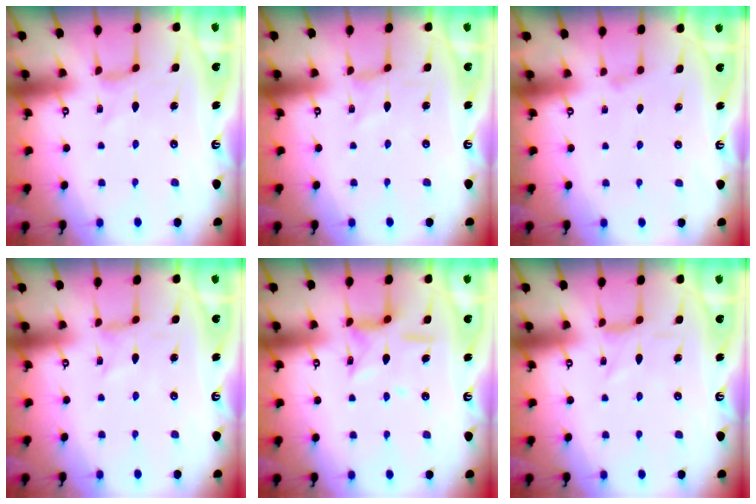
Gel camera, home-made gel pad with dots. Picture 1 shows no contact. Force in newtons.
{"total": 0.0}
{"total": 1.2, "press": 1.1, "slide": 0.3}
{"total": 0.0}
{"total": 10.9, "press": 10.8, "slide": 0.9}
{"total": 1.1, "press": 1.0, "slide": 0.4}